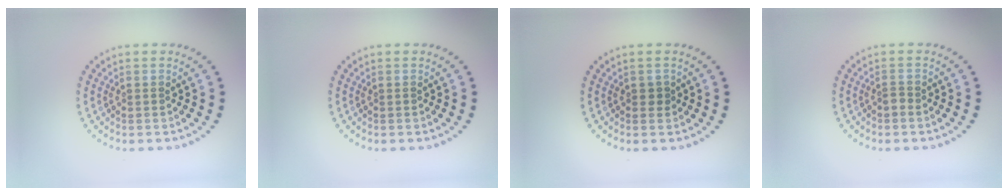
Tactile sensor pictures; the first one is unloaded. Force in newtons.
{"total": 0.0}
{"total": 0.7, "press": 0.7, "slide": 0.2}
{"total": 0.9, "press": 0.6, "slide": 0.6}